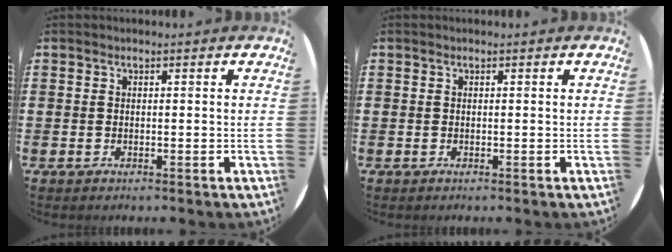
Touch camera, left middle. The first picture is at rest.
{"total": 0.0}